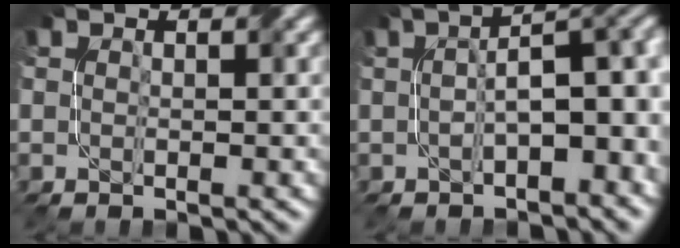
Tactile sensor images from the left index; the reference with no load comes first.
{"total": 6.6, "force": [-0.1, 2.6, 6.1], "torque": [-0.086, 0.016, 0.003]}